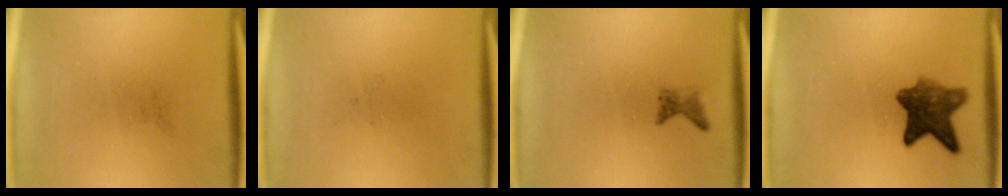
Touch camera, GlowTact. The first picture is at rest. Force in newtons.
{"total": 0.0}
{"total": 1.2}
{"total": 7.6}